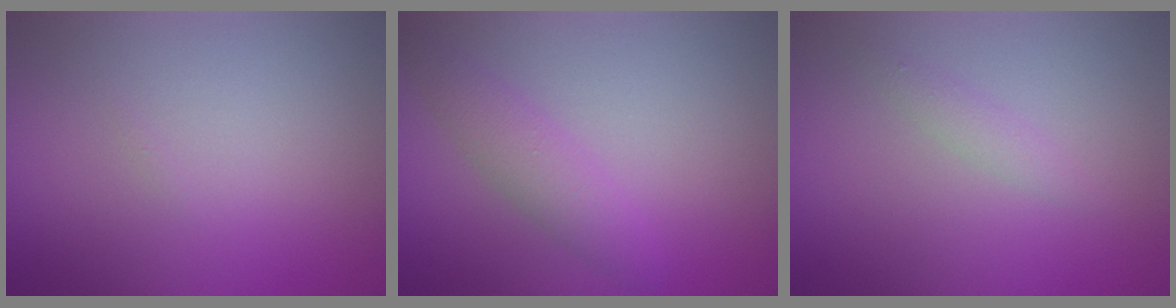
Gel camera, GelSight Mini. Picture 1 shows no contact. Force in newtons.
{"total": 2.7, "press": 2.7, "slide": 0.1}
{"total": 1.1, "press": 1.1, "slide": 0.0}